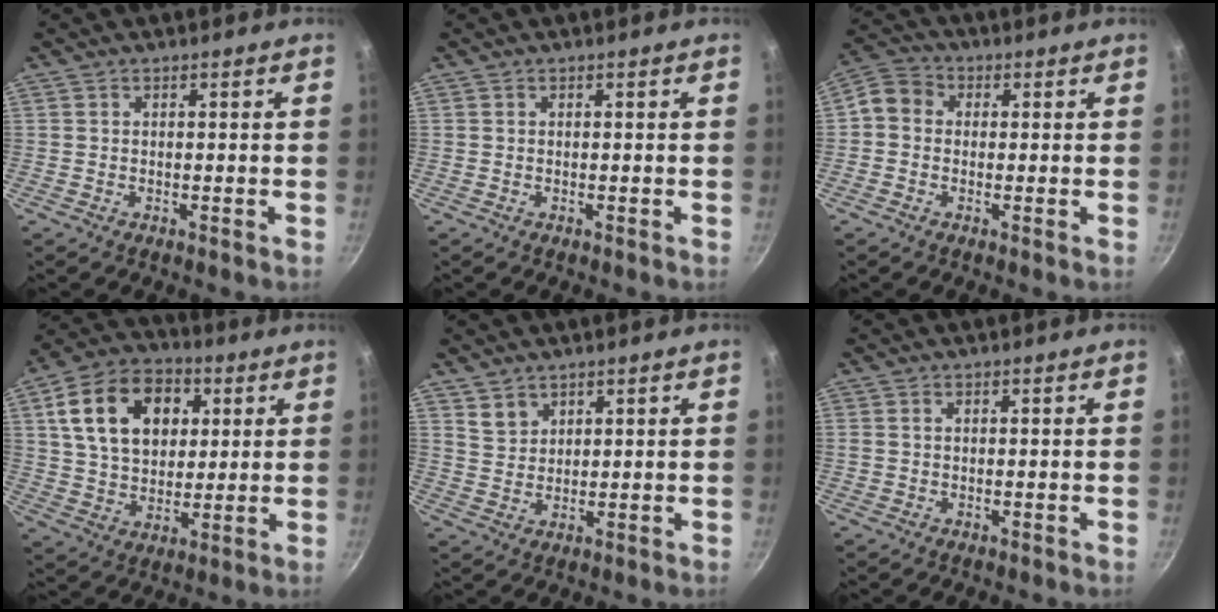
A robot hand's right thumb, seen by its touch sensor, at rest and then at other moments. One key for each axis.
{"total": 0.0}
{"total": 5.5, "fx": -0.2, "fy": 4.8, "fz": 2.7, "tx": -0.040, "ty": 0.016, "tz": -0.026}
{"total": 18.4, "fx": 5.2, "fy": 13.1, "fz": 11.9, "tx": -0.181, "ty": 0.008, "tz": 0.083}
{"total": 3.8, "fx": 2.5, "fy": 2.7, "fz": 1.0, "tx": -0.003, "ty": -0.006, "tz": 0.051}
{"total": 0.9, "fx": 0.2, "fy": 0.8, "fz": 0.4, "tx": -0.006, "ty": 0.004, "tz": 0.005}